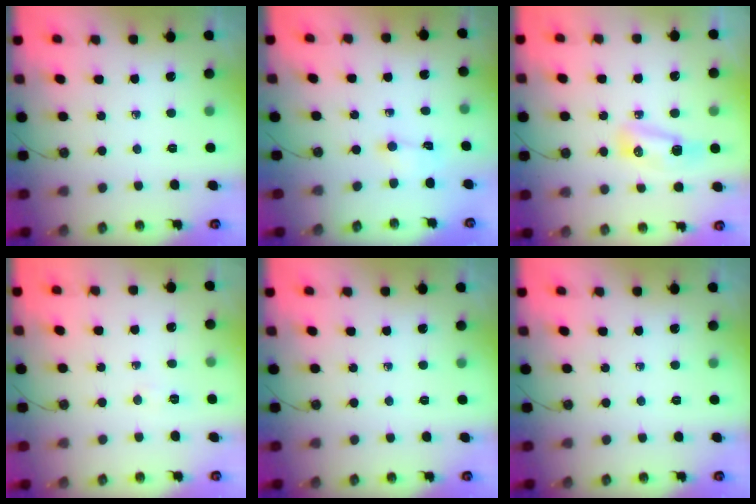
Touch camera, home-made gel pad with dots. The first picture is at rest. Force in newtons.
{"total": 1.2, "press": 1.0, "slide": 0.6}
{"total": 7.9, "press": 7.7, "slide": 1.6}
{"total": 2.8, "press": 2.8, "slide": 0.5}
{"total": 0.0}
{"total": 0.0}